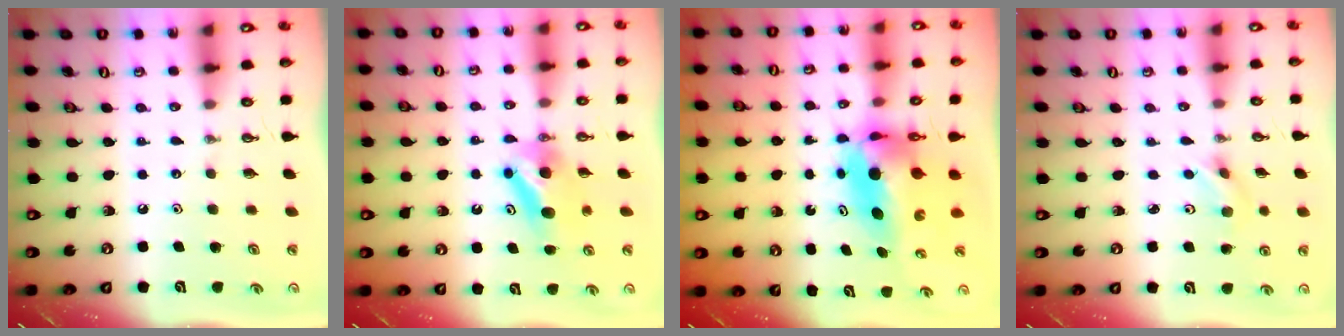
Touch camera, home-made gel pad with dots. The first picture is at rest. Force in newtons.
{"total": 6.6, "press": 6.5, "slide": 1.2}
{"total": 7.8, "press": 7.6, "slide": 1.6}
{"total": 2.9, "press": 2.7, "slide": 1.2}